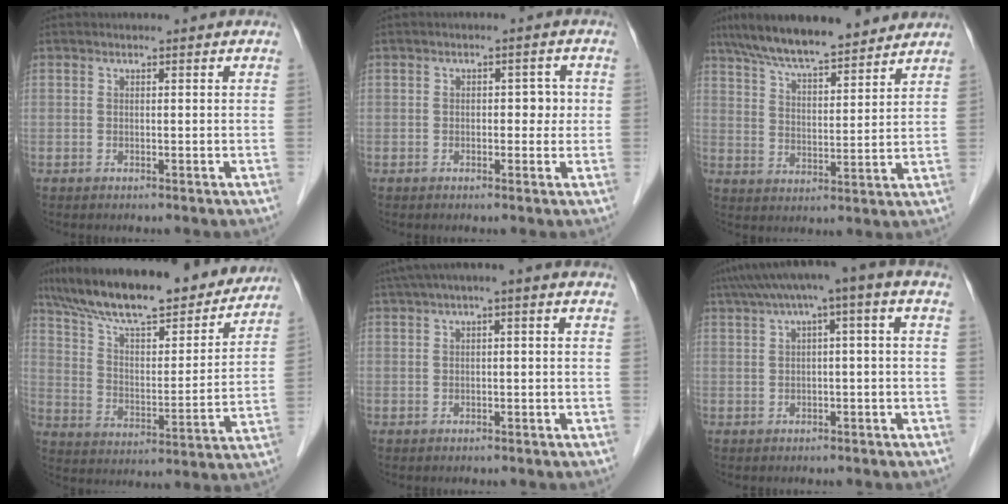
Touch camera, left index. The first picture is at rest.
{"total": 2.9, "force": [0.0, 1.7, 2.3], "torque": [-0.022, 0.013, -0.002]}
{"total": 14.7, "force": [12.7, 2.6, 7.0], "torque": [-0.123, 0.026, 0.208]}
{"total": 22.7, "force": [19.6, 4.6, 10.4], "torque": [-0.173, 0.006, 0.299]}
{"total": 4.1, "force": [1.3, 0.7, 3.8], "torque": [-0.067, 0.027, 0.018]}
{"total": 7.1, "force": [1.9, 0.4, 6.8], "torque": [-0.113, 0.044, 0.029]}